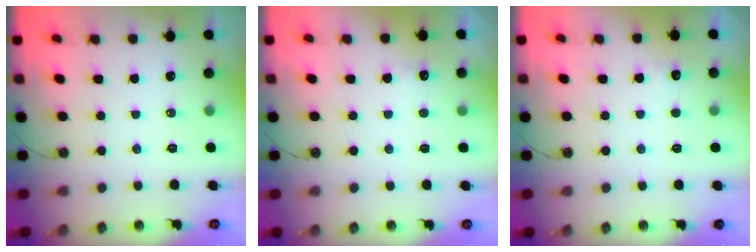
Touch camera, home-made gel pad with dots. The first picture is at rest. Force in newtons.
{"total": 2.9, "press": 2.7, "slide": 1.0}
{"total": 2.9, "press": 2.7, "slide": 1.1}